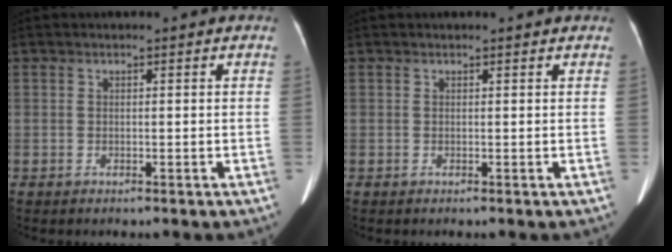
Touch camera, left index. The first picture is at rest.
{"total": 0.8, "force": [0.7, 0.1, 0.1], "torque": [-0.012, 0.008, 0.008]}